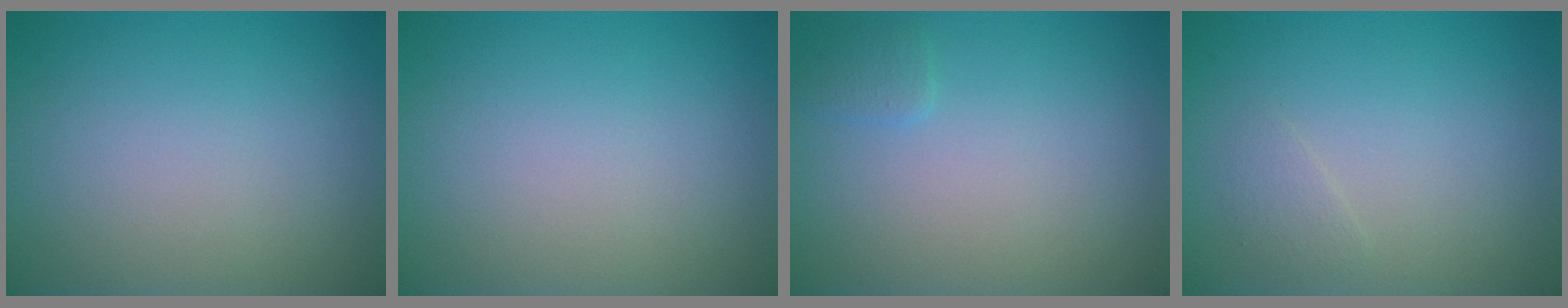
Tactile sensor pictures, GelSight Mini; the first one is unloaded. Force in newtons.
{"total": 0.0}
{"total": 0.9, "press": 0.9, "slide": 0.1}
{"total": 0.9, "press": 0.9, "slide": 0.0}